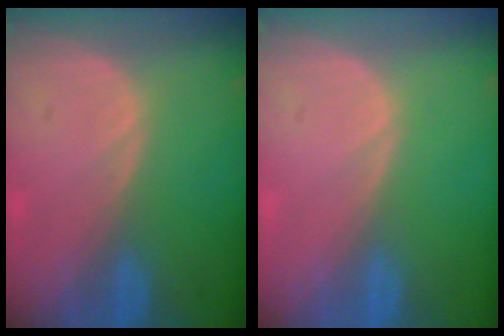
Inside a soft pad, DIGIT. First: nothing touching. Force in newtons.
{"total": 0.0}